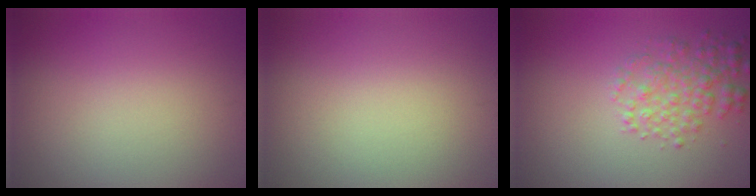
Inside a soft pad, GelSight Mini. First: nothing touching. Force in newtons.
{"total": 0.0}
{"total": 3.4, "press": 3.4, "slide": 0.1}